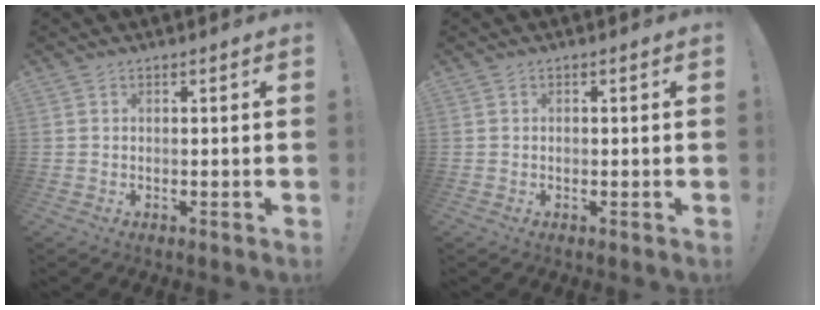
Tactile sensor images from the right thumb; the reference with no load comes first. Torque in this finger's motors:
{"motor_torque": [0.15, 0.02, 0.17, -0.10, 0.07]}